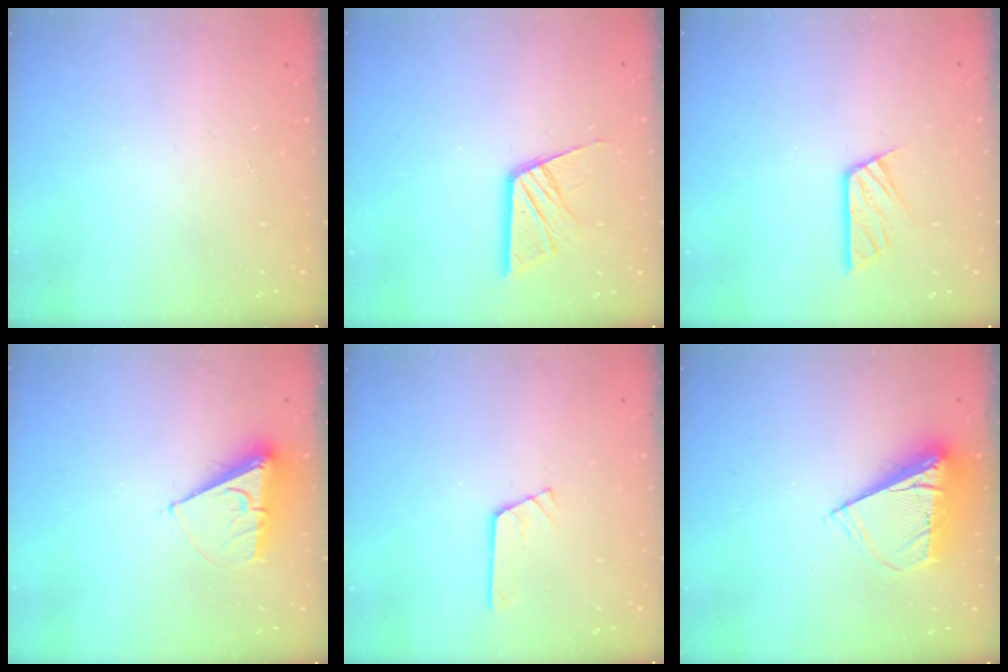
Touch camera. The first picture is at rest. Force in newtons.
{"total": 12.2, "press": 12.1, "slide": 1.3}
{"total": 8.5, "press": 8.5, "slide": 0.8}
{"total": 9.0, "press": 9.0, "slide": 0.3}
{"total": 2.9, "press": 2.9, "slide": 0.2}
{"total": 9.1, "press": 9.1, "slide": 1.0}